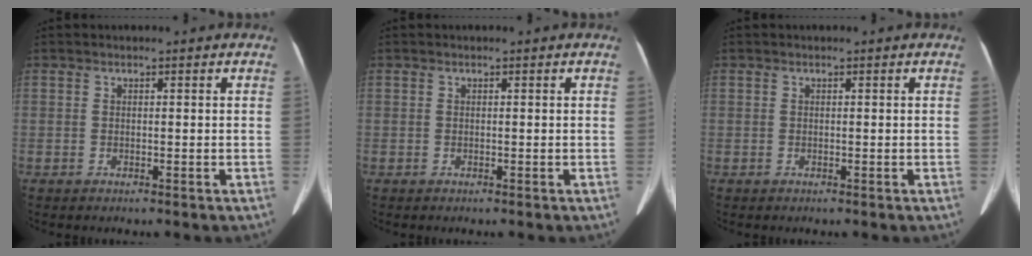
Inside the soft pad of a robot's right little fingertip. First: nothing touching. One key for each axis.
{"total": 0.0}
{"total": 0.0}